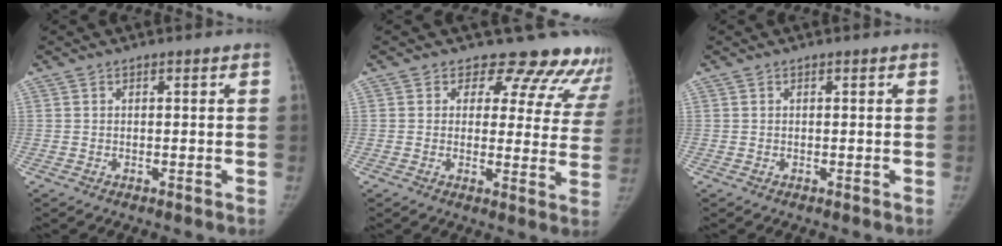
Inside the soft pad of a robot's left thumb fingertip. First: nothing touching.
{"total": 13.6, "force": [12.3, 5.6, 1.4], "torque": [0.044, -0.084, 0.112]}
{"total": 0.0}